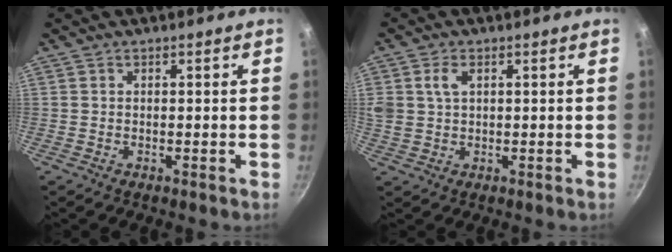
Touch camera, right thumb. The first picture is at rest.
{"total": 5.0, "force": [1.6, 3.3, 3.4], "torque": [-0.058, 0.005, 0.031]}